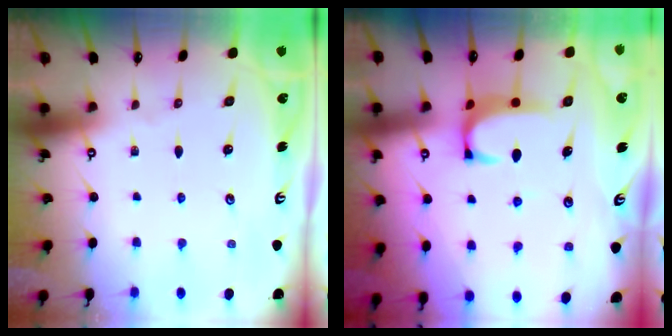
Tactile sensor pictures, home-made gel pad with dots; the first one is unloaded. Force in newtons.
{"total": 2.1, "press": 2.0, "slide": 0.3}